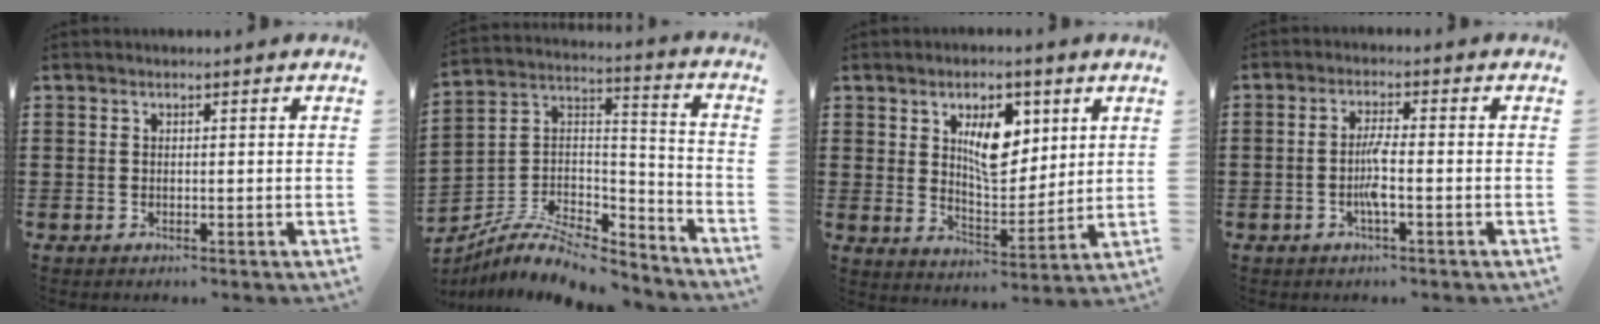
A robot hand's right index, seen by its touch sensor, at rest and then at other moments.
{"total": 8.5, "force": [-6.9, 2.9, 3.9], "torque": [-0.082, 0.010, -0.135]}
{"total": 8.6, "force": [3.6, 4.5, 6.4], "torque": [-0.100, -0.002, 0.057]}
{"total": 3.8, "force": [-1.0, 0.3, 3.6], "torque": [-0.088, -0.010, -0.028]}